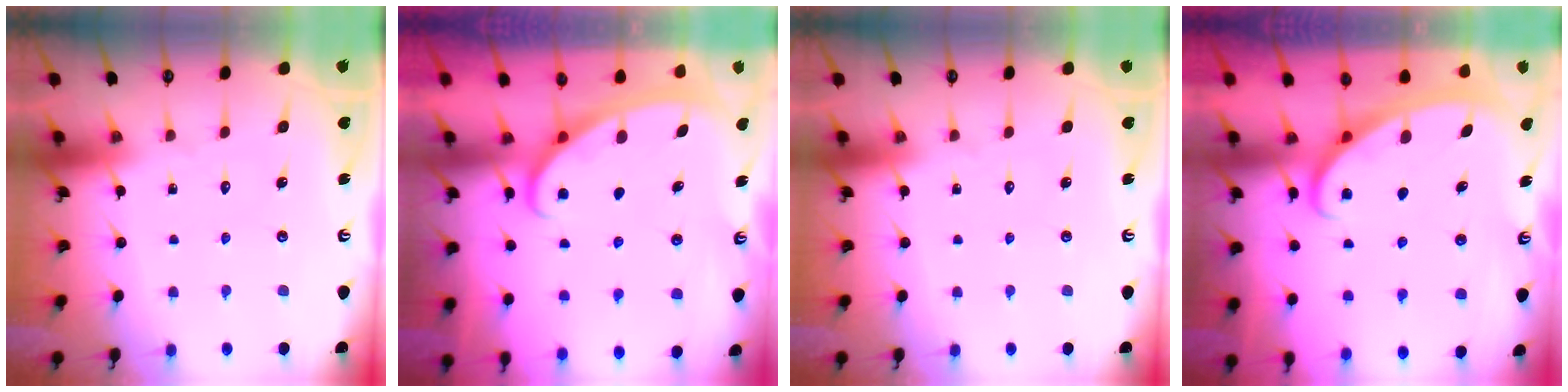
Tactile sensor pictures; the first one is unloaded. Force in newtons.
{"total": 3.0, "press": 2.9, "slide": 0.4}
{"total": 0.0}
{"total": 2.7, "press": 2.6, "slide": 0.4}